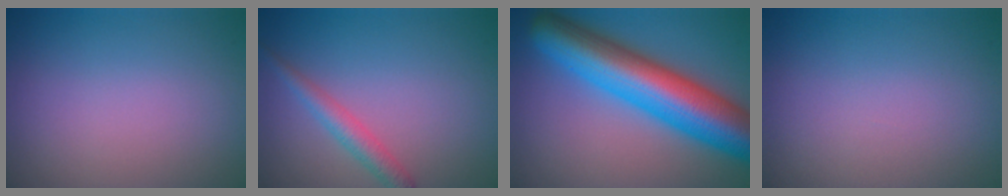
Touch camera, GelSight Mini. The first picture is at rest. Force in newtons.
{"total": 2.2, "press": 2.2, "slide": 0.1}
{"total": 11.6, "press": 11.6, "slide": 0.4}
{"total": 0.0}